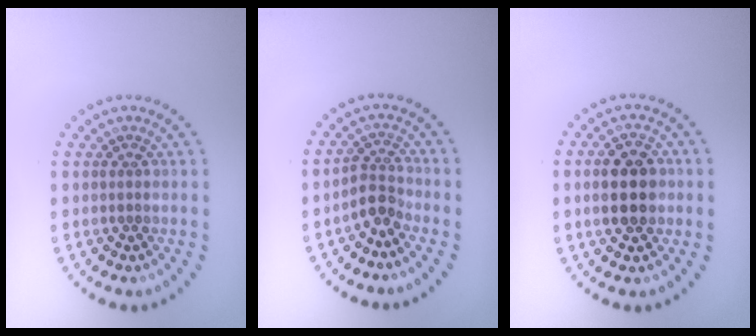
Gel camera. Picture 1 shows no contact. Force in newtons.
{"total": 2.5, "press": 1.9, "slide": 1.6}
{"total": 4.6, "press": 4.6, "slide": 0.2}